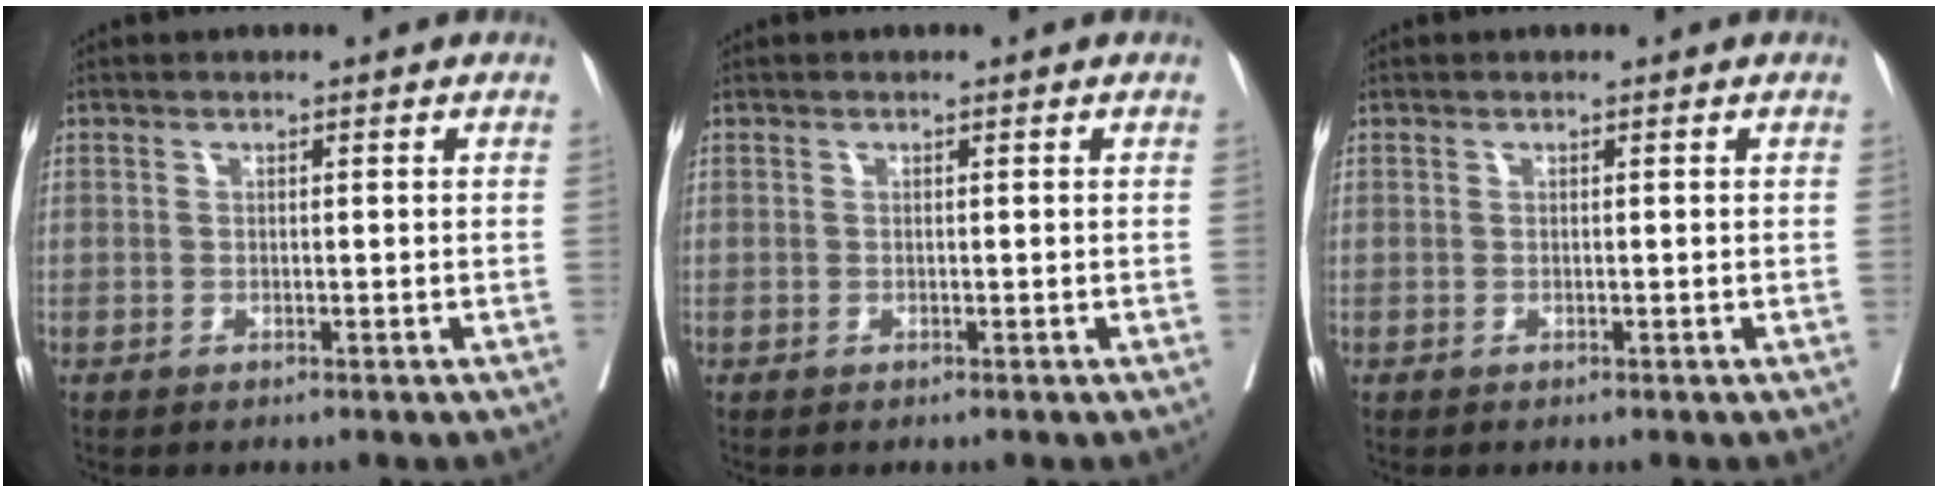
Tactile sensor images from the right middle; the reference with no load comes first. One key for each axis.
{"total": 0.0}
{"total": 0.0}